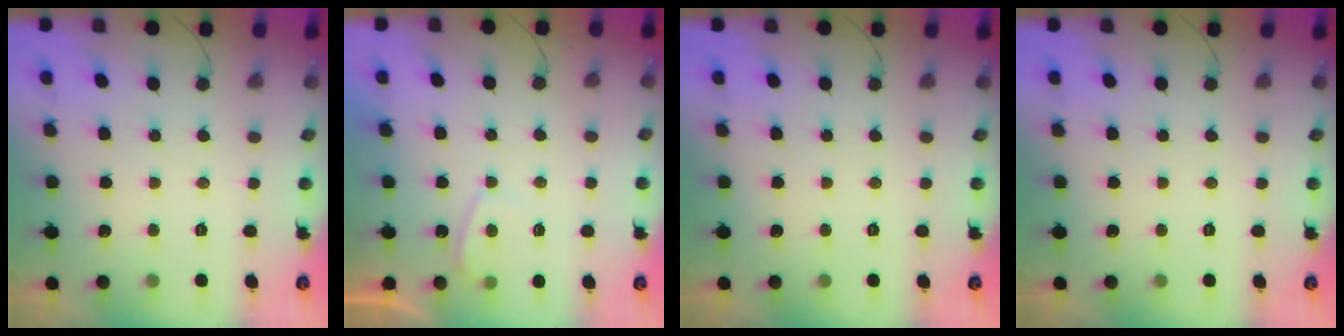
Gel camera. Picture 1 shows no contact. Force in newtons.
{"total": 2.0, "press": 2.0, "slide": 0.6}
{"total": 0.0}
{"total": 0.0}